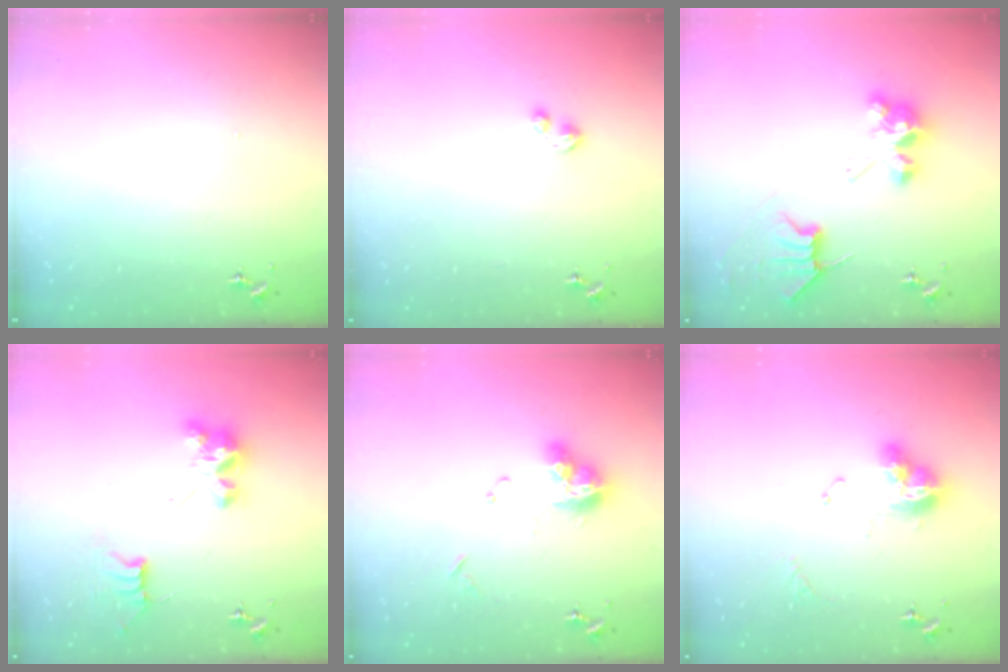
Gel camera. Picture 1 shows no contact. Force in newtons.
{"total": 3.4, "press": 3.3, "slide": 0.4}
{"total": 8.2, "press": 8.2, "slide": 1.0}
{"total": 9.1, "press": 9.1, "slide": 0.6}
{"total": 12.9, "press": 12.9, "slide": 1.0}
{"total": 12.6, "press": 12.6, "slide": 1.1}